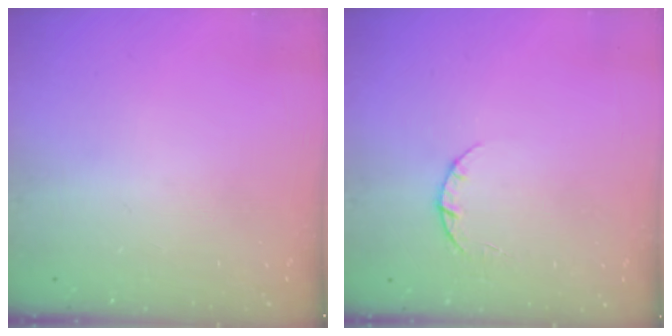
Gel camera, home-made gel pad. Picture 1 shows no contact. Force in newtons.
{"total": 2.3, "press": 2.3, "slide": 0.3}